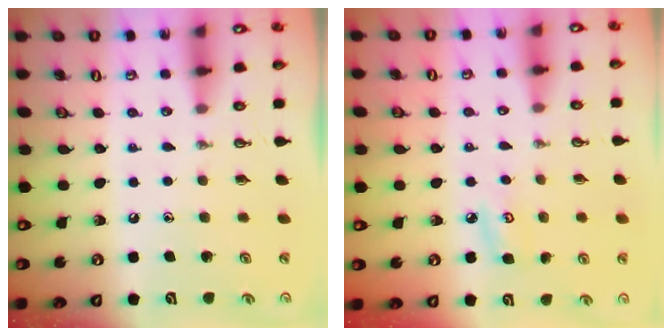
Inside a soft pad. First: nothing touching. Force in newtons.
{"total": 4.6, "press": 4.6, "slide": 0.4}